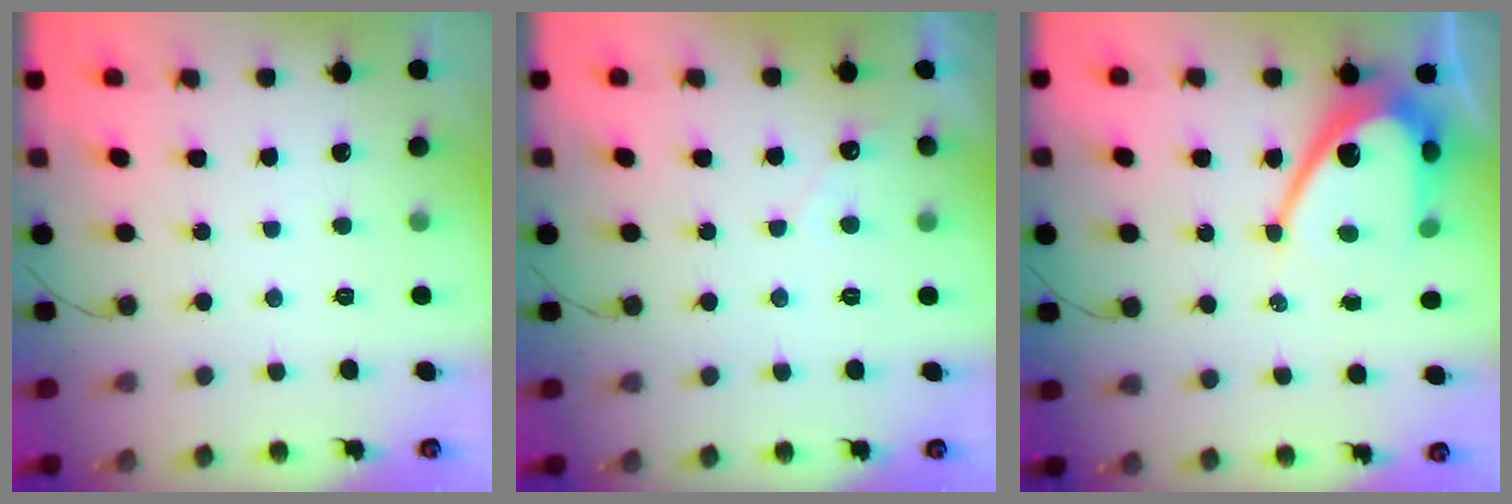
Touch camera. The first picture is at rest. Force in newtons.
{"total": 2.8, "press": 2.8, "slide": 0.2}
{"total": 12.8, "press": 12.8, "slide": 0.9}